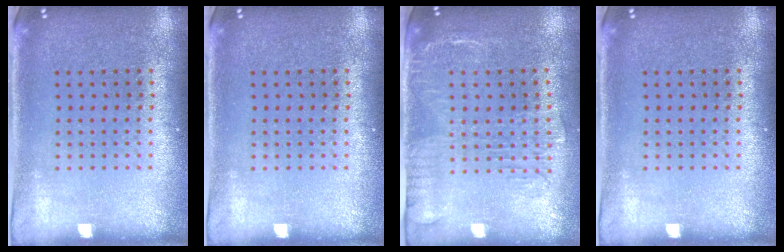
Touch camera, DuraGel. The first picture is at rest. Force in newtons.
{"total": 0.0}
{"total": 2.0, "press": 1.6, "slide": 1.2}
{"total": 0.0}